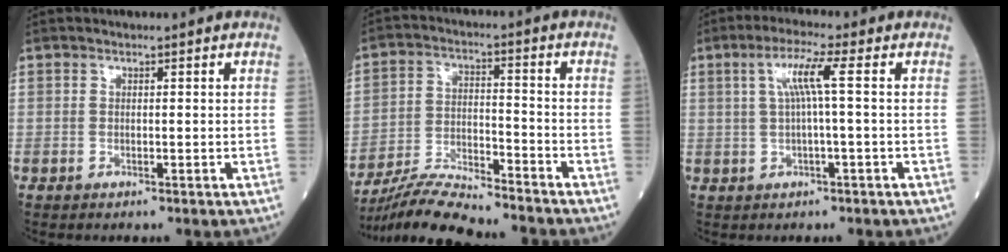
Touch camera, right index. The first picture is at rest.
{"total": 12.1, "force": [-11.5, 0.1, 3.9], "torque": [-0.067, -0.007, -0.206]}
{"total": 5.3, "force": [1.0, -0.5, 5.1], "torque": [-0.102, 0.014, 0.023]}